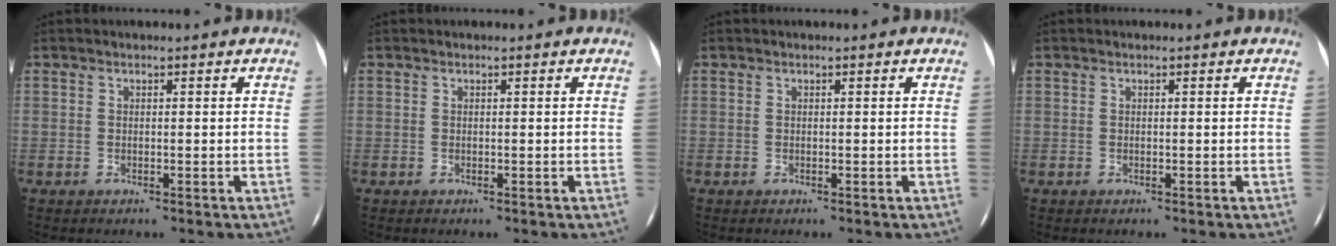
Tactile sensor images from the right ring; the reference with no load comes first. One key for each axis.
{"total": 0.0}
{"total": 0.0}
{"total": 0.0}